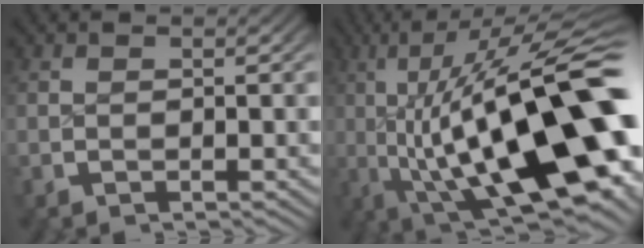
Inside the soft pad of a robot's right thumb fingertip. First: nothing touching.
{"total": 21.1, "force": [-2.3, 9.9, 18.5], "torque": [-0.303, -0.043, -0.005]}